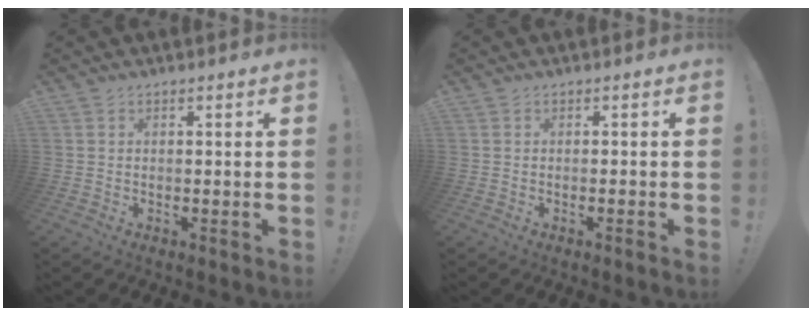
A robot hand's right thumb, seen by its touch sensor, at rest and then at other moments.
{"total": 1.4, "force": [-0.8, -0.3, 1.1], "torque": [-0.022, 0.000, -0.014]}